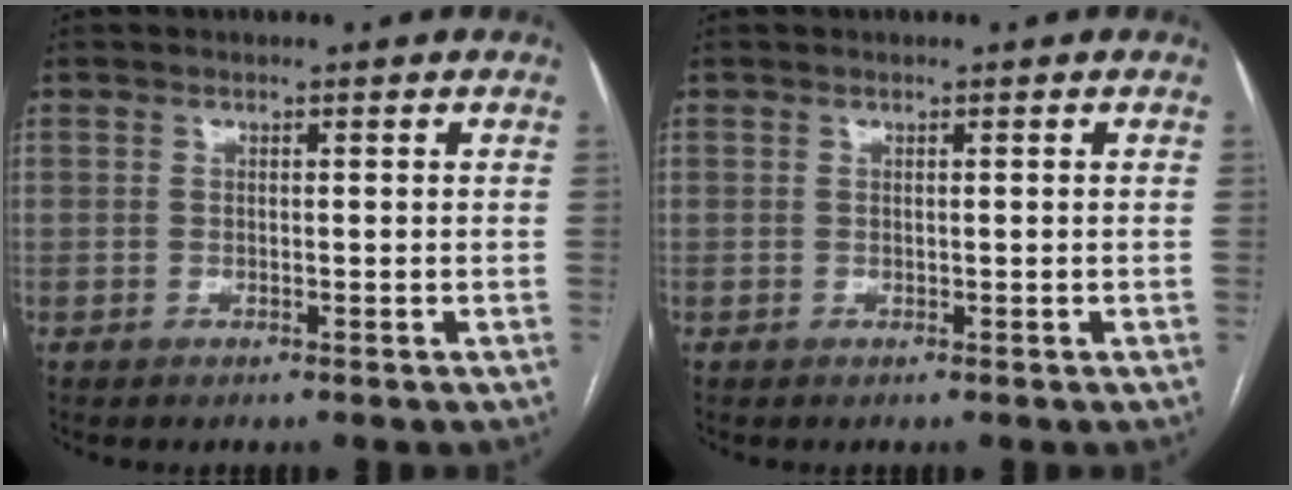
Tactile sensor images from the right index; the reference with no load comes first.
{"total": 0.0}